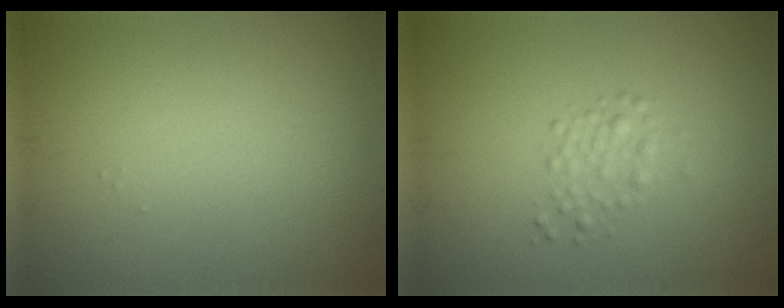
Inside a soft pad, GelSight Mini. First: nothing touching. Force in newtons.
{"total": 1.6, "press": 1.6, "slide": 0.0}